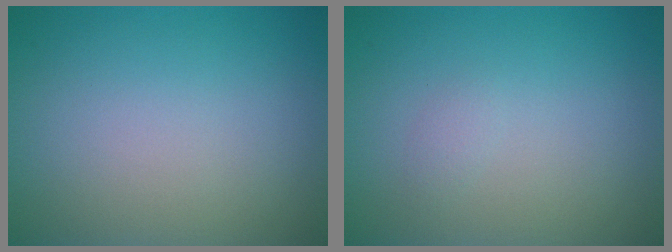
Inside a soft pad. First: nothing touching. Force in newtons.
{"total": 0.6, "press": 0.6, "slide": 0.1}